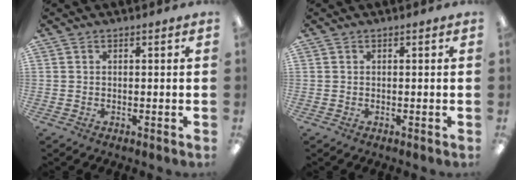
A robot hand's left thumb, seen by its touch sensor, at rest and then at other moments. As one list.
[{"total": 0.0}]